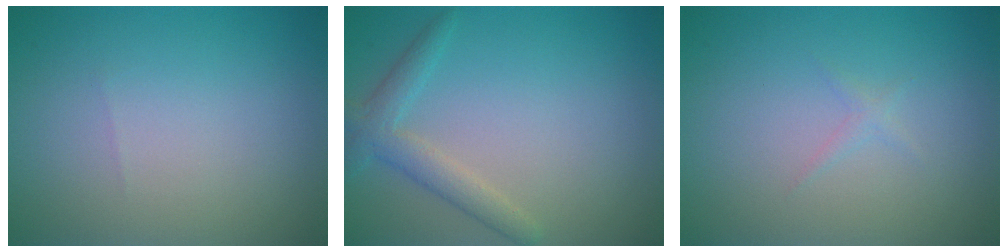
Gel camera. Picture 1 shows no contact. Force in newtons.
{"total": 2.6, "press": 2.6, "slide": 0.1}
{"total": 0.6, "press": 0.6, "slide": 0.1}